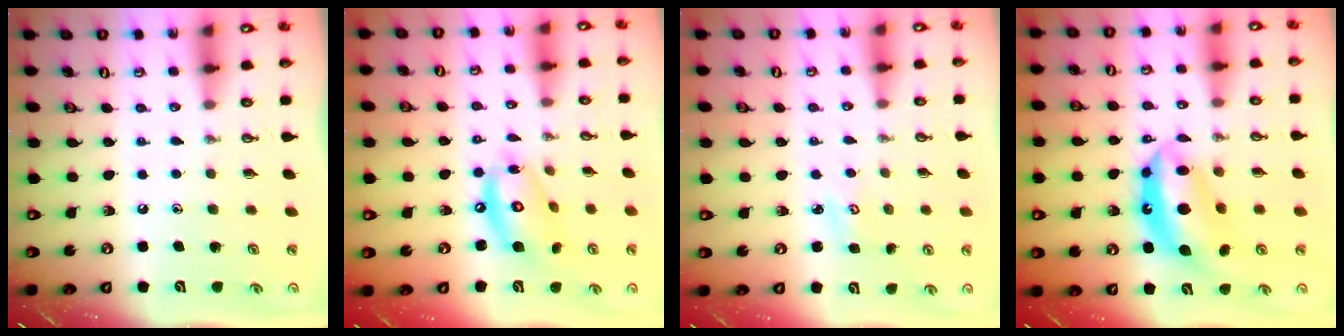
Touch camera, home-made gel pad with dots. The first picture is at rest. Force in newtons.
{"total": 13.3, "press": 13.3, "slide": 1.2}
{"total": 2.5, "press": 2.5, "slide": 0.4}
{"total": 14.7, "press": 14.6, "slide": 1.1}